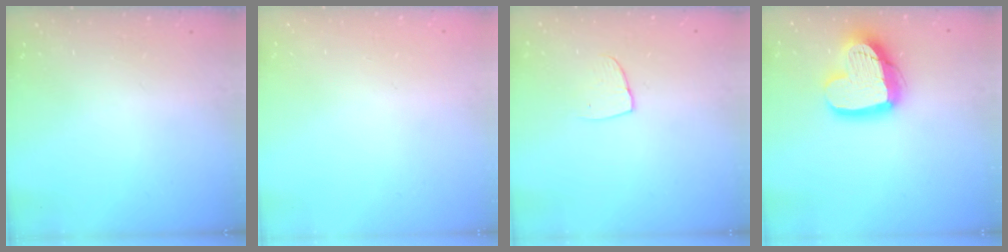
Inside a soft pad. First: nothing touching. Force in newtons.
{"total": 0.0}
{"total": 6.4, "press": 6.4, "slide": 0.3}
{"total": 17.7, "press": 17.6, "slide": 1.6}